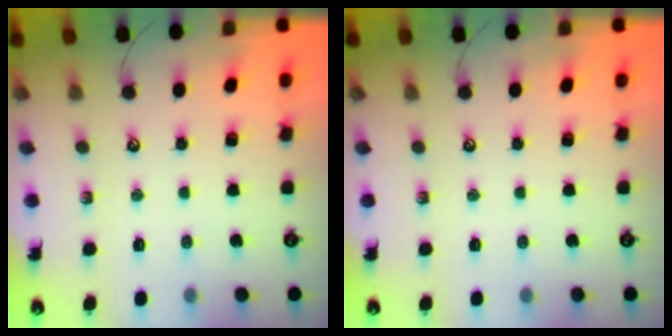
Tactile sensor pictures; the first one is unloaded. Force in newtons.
{"total": 0.0}